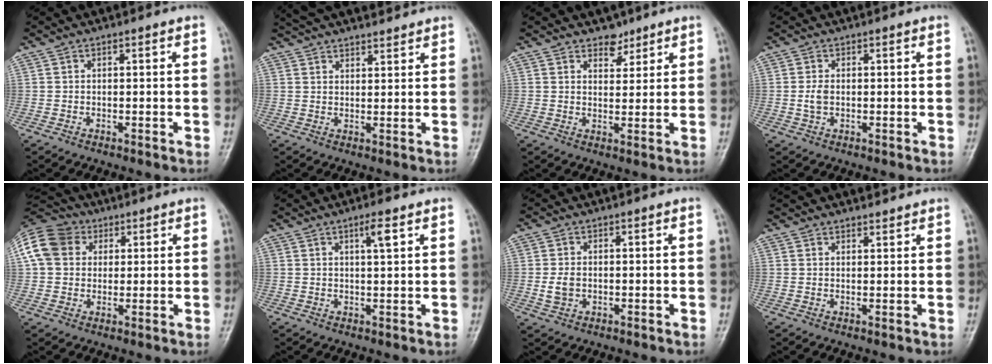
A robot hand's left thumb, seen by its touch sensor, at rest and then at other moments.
{"total": 10.5, "force": [9.2, 2.9, 4.0], "torque": [-0.042, 0.005, 0.149]}
{"total": 3.5, "force": [2.7, 2.0, 1.0], "torque": [0.008, -0.019, 0.042]}
{"total": 2.2, "force": [0.0, 1.5, 1.6], "torque": [-0.033, -0.001, 0.001]}
{"total": 14.2, "force": [4.3, 11.4, 7.2], "torque": [-0.147, 0.026, 0.068]}
{"total": 3.1, "force": [1.7, 0.4, 2.6], "torque": [-0.045, -0.007, 0.030]}
{"total": 2.9, "force": [-0.1, 2.2, 1.9], "torque": [-0.034, -0.003, 0.001]}
{"total": 4.0, "force": [3.7, 1.0, 1.1], "torque": [0.004, 0.007, 0.058]}